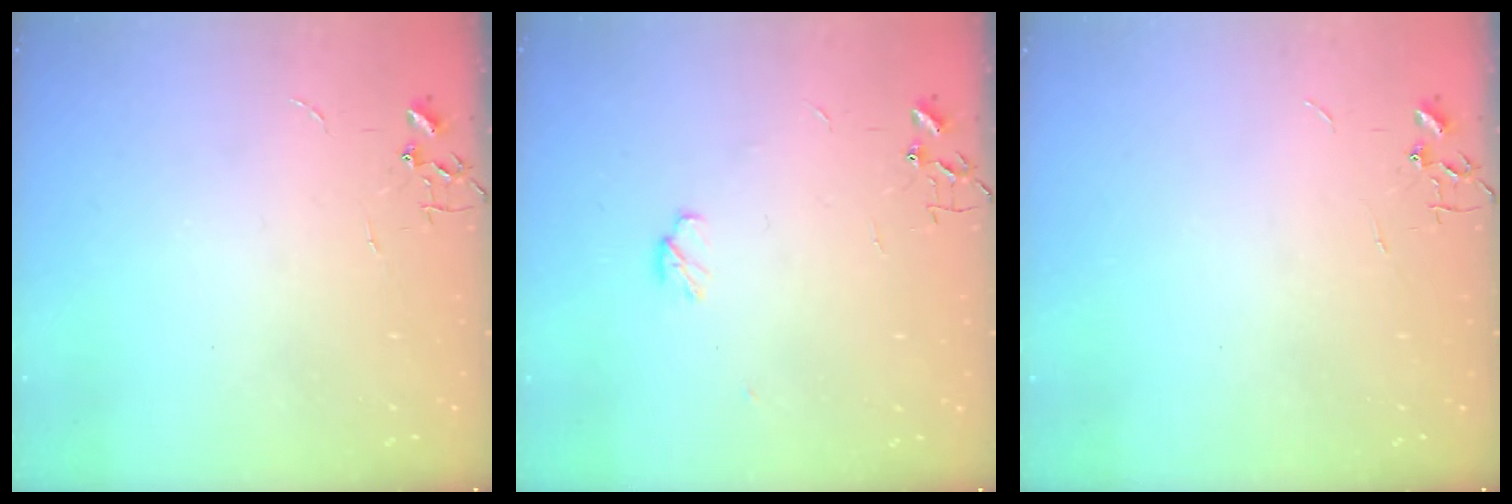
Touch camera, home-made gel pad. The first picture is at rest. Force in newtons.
{"total": 4.5, "press": 4.4, "slide": 1.2}
{"total": 0.0}